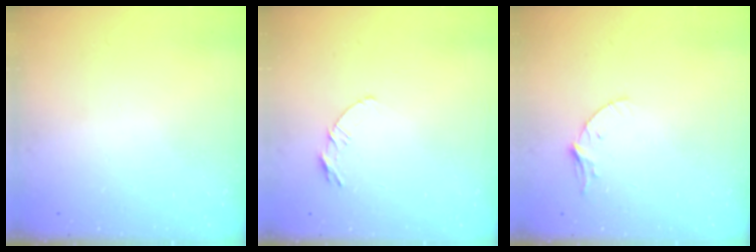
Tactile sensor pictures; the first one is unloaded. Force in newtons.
{"total": 4.5, "press": 4.5, "slide": 0.3}
{"total": 3.9, "press": 3.9, "slide": 0.4}